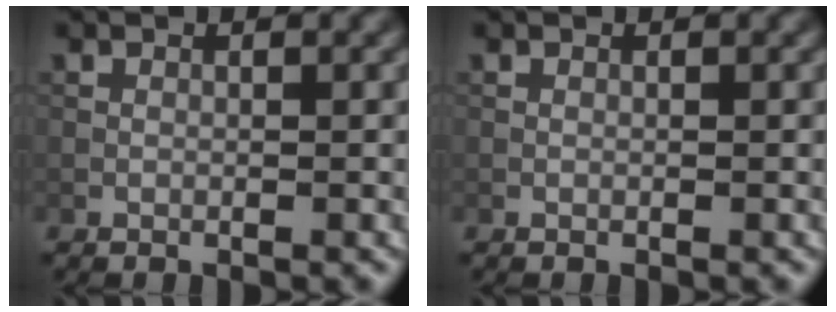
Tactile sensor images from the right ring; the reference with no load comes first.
{"total": 0.0}